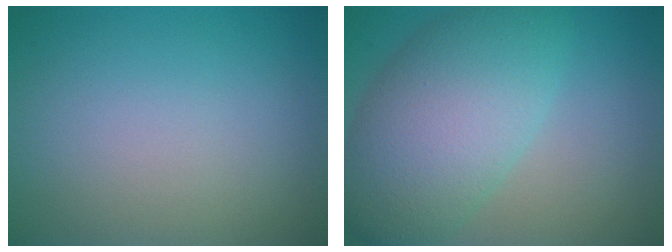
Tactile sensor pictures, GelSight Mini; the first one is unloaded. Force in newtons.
{"total": 8.7, "press": 8.7, "slide": 0.2}